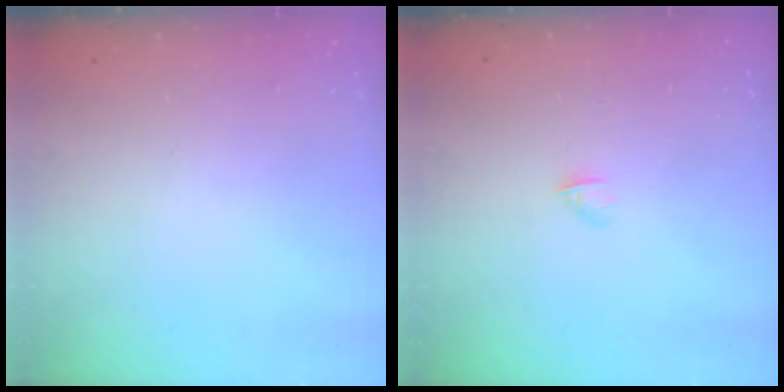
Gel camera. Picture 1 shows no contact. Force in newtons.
{"total": 2.8, "press": 2.7, "slide": 0.8}